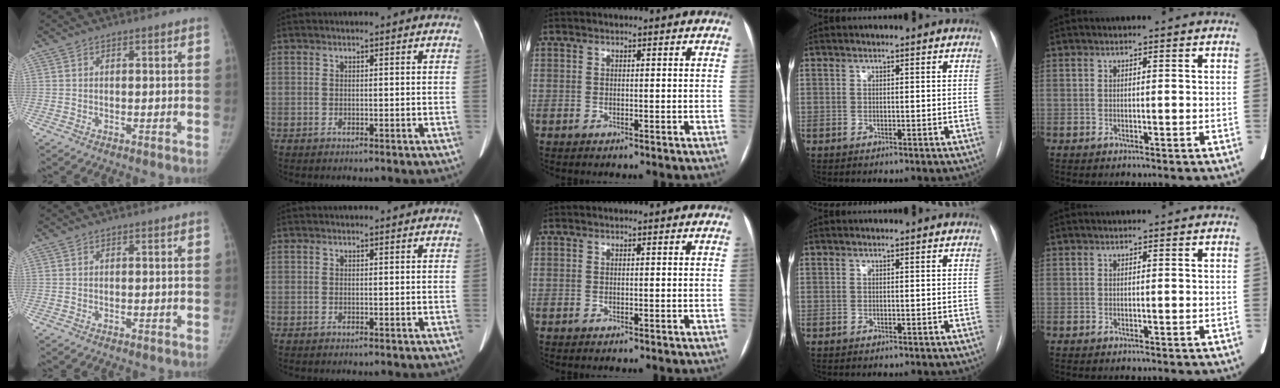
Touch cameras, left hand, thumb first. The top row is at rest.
{}